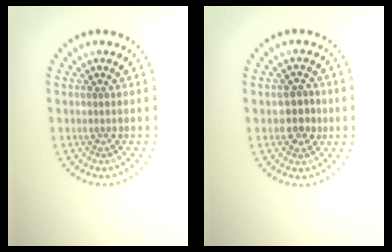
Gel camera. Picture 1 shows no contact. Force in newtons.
{"total": 2.4, "press": 2.4, "slide": 0.5}